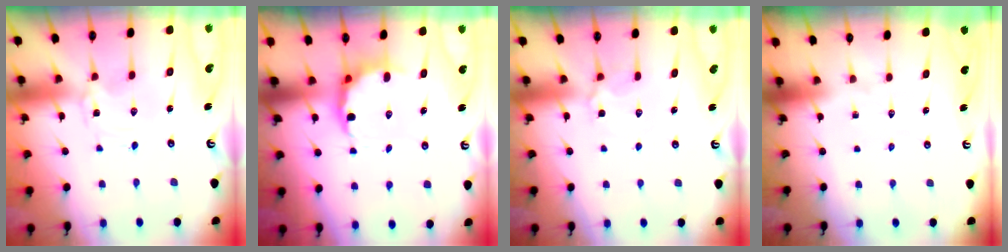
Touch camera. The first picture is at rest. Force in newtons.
{"total": 6.2, "press": 5.7, "slide": 2.5}
{"total": 5.4, "press": 5.4, "slide": 0.8}
{"total": 0.0}